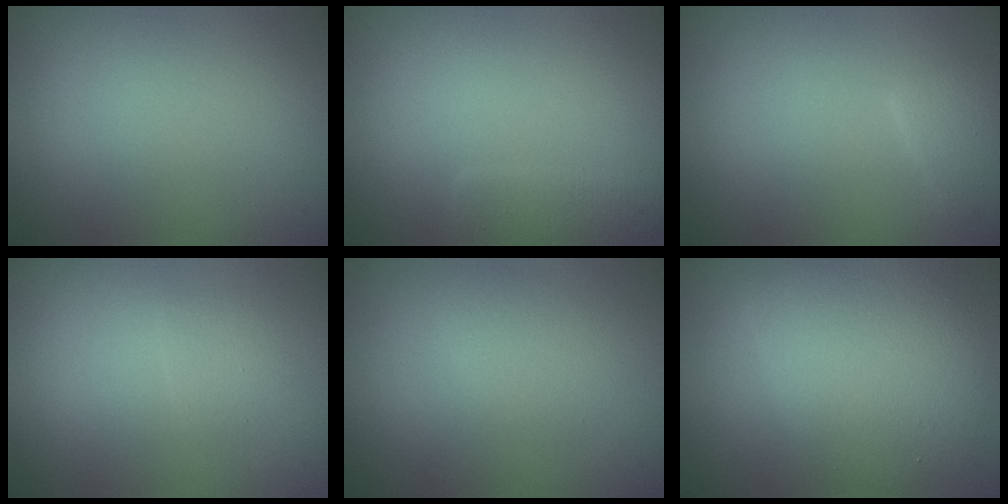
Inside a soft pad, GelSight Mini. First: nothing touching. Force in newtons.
{"total": 1.8, "press": 1.8, "slide": 0.0}
{"total": 1.5, "press": 1.5, "slide": 0.1}
{"total": 1.1, "press": 1.1, "slide": 0.1}
{"total": 1.6, "press": 1.6, "slide": 0.0}
{"total": 7.7, "press": 7.7, "slide": 0.1}